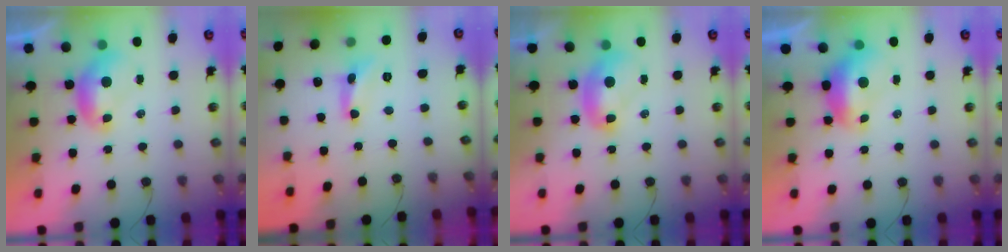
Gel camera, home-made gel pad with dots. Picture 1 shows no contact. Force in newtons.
{"total": 2.1, "press": 2.1, "slide": 0.3}
{"total": 2.4, "press": 2.4, "slide": 0.2}
{"total": 1.8, "press": 1.6, "slide": 0.7}